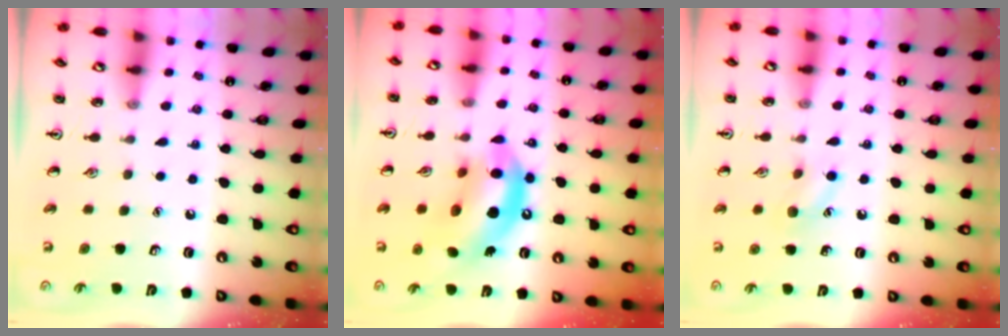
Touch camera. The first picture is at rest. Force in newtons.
{"total": 14.8, "press": 14.2, "slide": 4.3}
{"total": 7.9, "press": 7.6, "slide": 1.8}